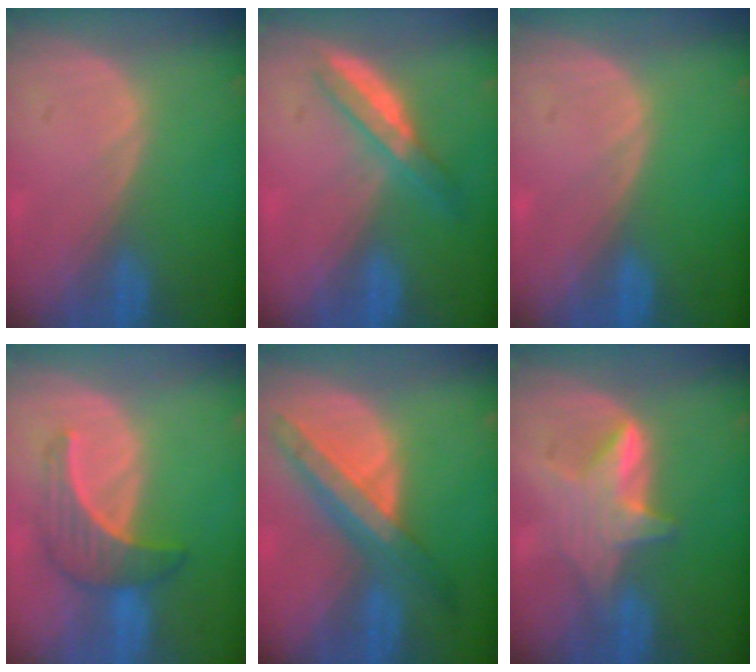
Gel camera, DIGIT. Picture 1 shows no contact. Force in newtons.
{"total": 5.3, "press": 4.6, "slide": 2.6}
{"total": 0.0}
{"total": 5.7, "press": 5.6, "slide": 0.9}
{"total": 8.6, "press": 7.5, "slide": 4.2}
{"total": 5.8, "press": 5.6, "slide": 1.5}